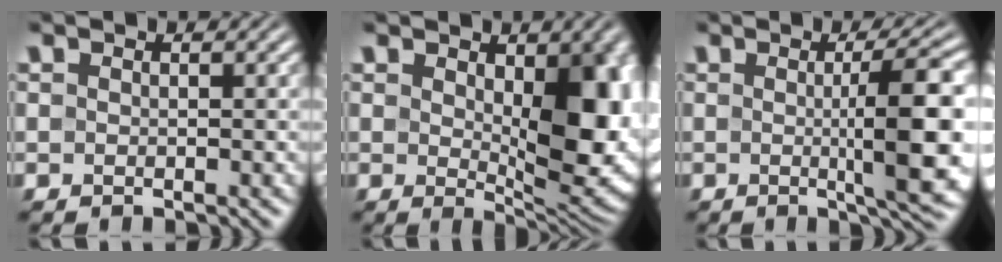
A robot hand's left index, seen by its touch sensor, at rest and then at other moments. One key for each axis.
{"total": 11.4, "fx": 0.5, "fy": 6.1, "fz": 9.6, "tx": -0.120, "ty": -0.015, "tz": 0.021}
{"total": 7.9, "fx": -0.1, "fy": 1.4, "fz": 7.8, "tx": -0.103, "ty": 0.000, "tz": 0.001}